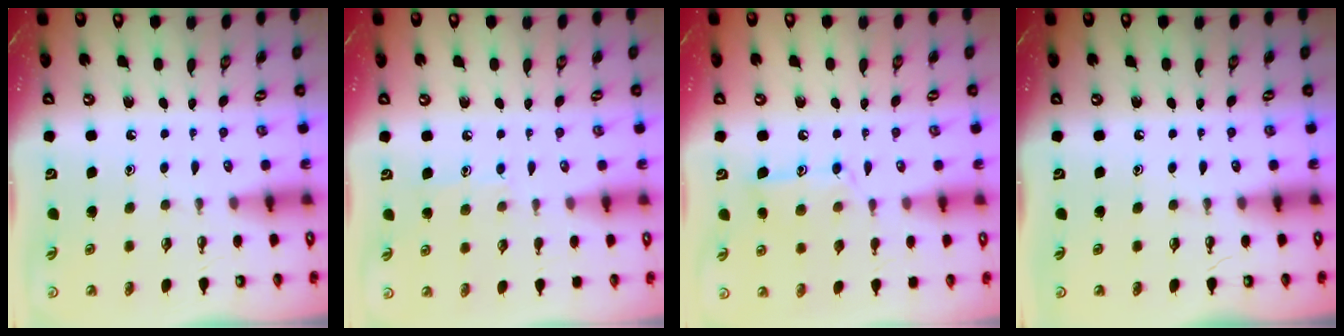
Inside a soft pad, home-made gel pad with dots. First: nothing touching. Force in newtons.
{"total": 6.9, "press": 6.8, "slide": 0.9}
{"total": 12.4, "press": 12.4, "slide": 0.8}
{"total": 0.0}